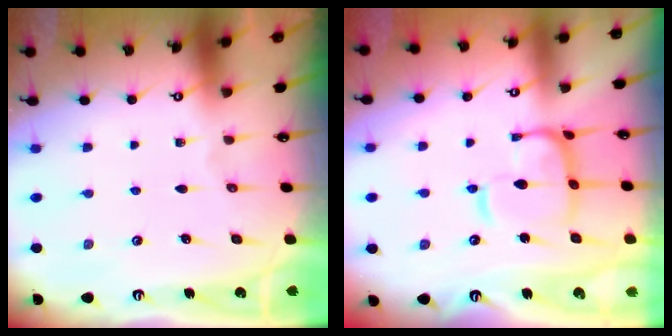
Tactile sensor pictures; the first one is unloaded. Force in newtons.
{"total": 8.8, "press": 8.8, "slide": 0.8}